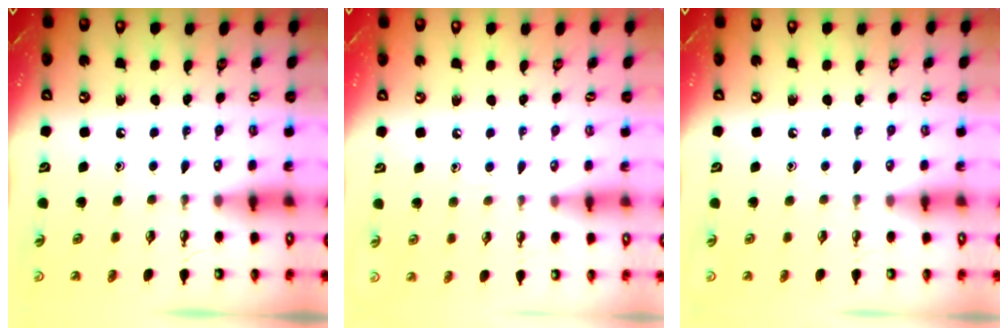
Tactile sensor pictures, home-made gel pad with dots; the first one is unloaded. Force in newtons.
{"total": 4.5, "press": 4.5, "slide": 0.5}
{"total": 0.0}